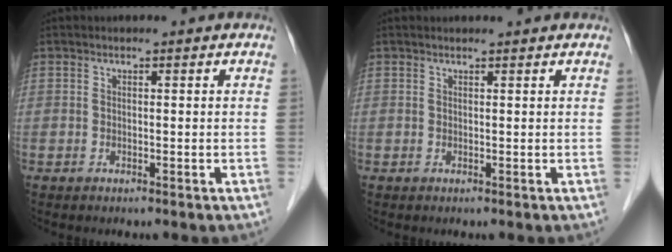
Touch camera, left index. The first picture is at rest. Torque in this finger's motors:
{"motor_torque": [0.07, -0.14, 0.02, 0.01]}